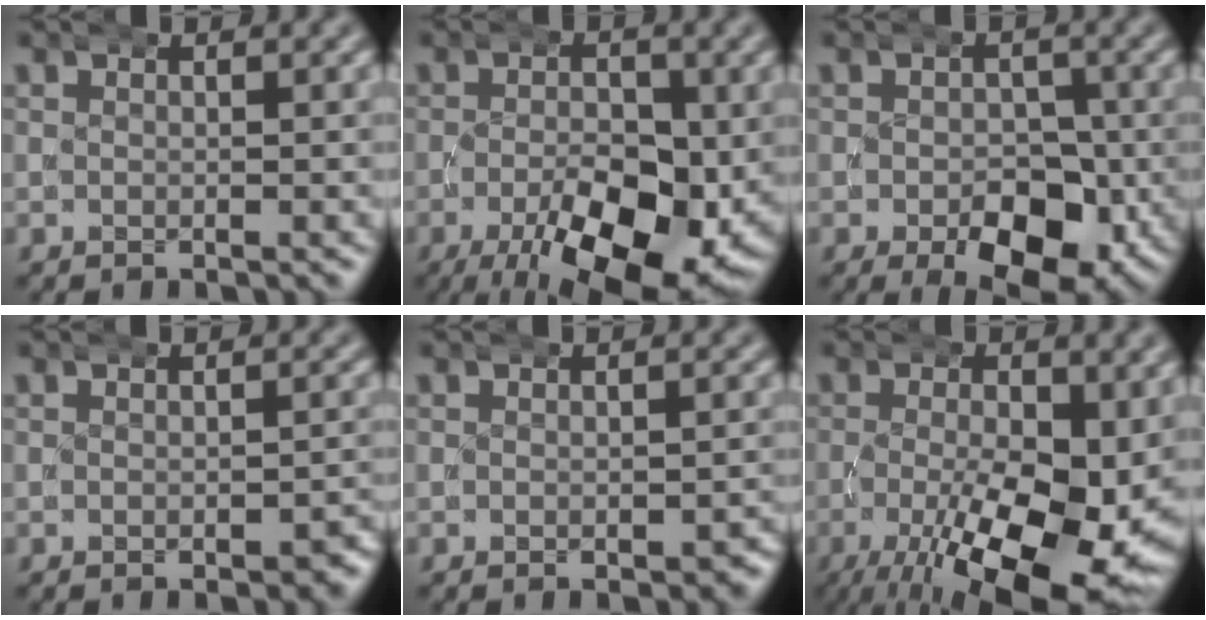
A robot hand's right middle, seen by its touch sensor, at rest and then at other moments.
{"total": 13.1, "force": [-4.8, 6.1, 10.5], "torque": [-0.161, -0.040, -0.057]}
{"total": 8.2, "force": [-2.9, 4.9, 5.9], "torque": [-0.090, -0.036, -0.031]}
{"total": 2.0, "force": [-0.9, 1.1, 1.4], "torque": [-0.013, -0.004, -0.013]}
{"total": 1.5, "force": [-0.7, 0.9, 1.0], "torque": [-0.008, -0.006, -0.008]}
{"total": 13.4, "force": [-4.3, 5.5, 11.5], "torque": [-0.168, -0.046, -0.043]}